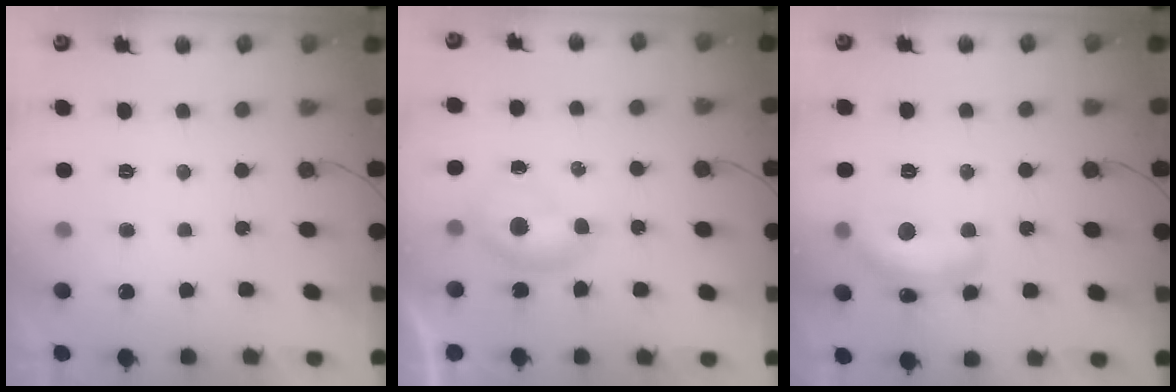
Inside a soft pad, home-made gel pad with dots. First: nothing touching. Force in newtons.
{"total": 5.9, "press": 5.8, "slide": 0.8}
{"total": 16.3, "press": 16.3, "slide": 1.0}